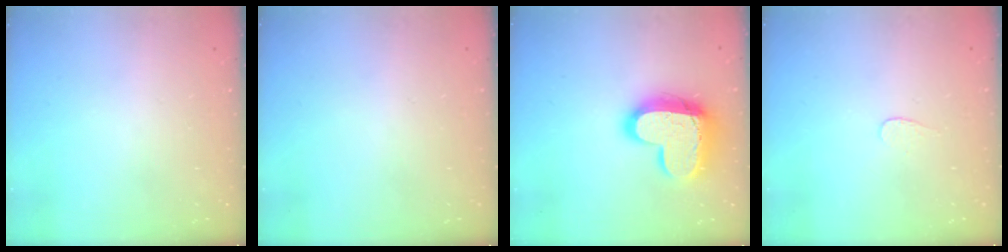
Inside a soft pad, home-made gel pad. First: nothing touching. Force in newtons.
{"total": 0.6, "press": 0.6, "slide": 0.2}
{"total": 17.1, "press": 17.0, "slide": 1.6}
{"total": 3.3, "press": 3.3, "slide": 0.3}